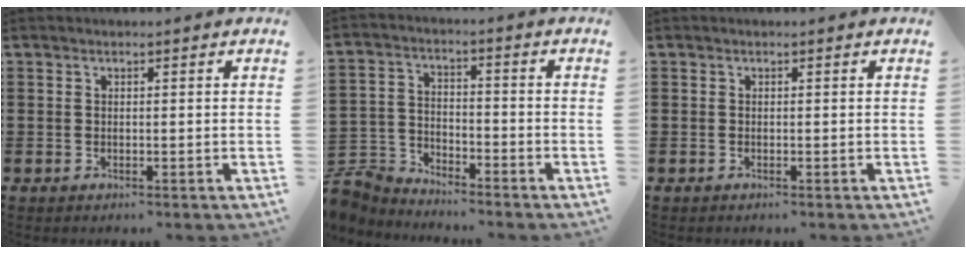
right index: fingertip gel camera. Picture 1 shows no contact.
{"total": 5.6, "force": [-5.3, 1.6, 0.5], "torque": [-0.044, -0.002, -0.117]}
{"total": 0.0}